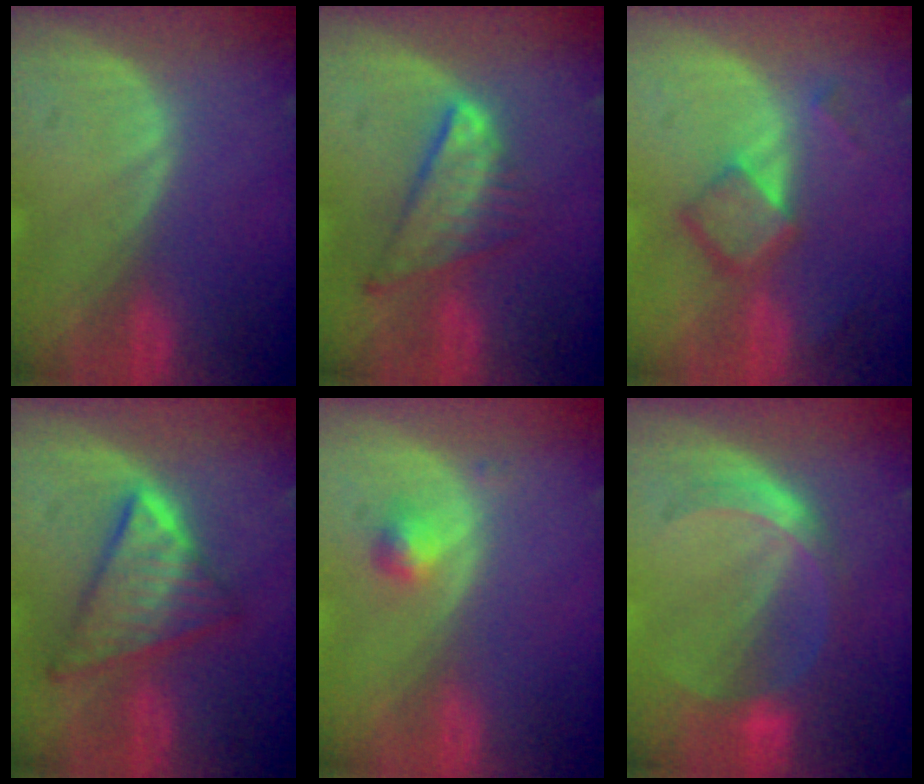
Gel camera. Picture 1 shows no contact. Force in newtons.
{"total": 7.9, "press": 6.7, "slide": 4.3}
{"total": 5.5, "press": 4.8, "slide": 2.8}
{"total": 8.2, "press": 8.1, "slide": 0.5}
{"total": 2.0, "press": 2.0, "slide": 0.2}
{"total": 5.7, "press": 5.3, "slide": 2.0}